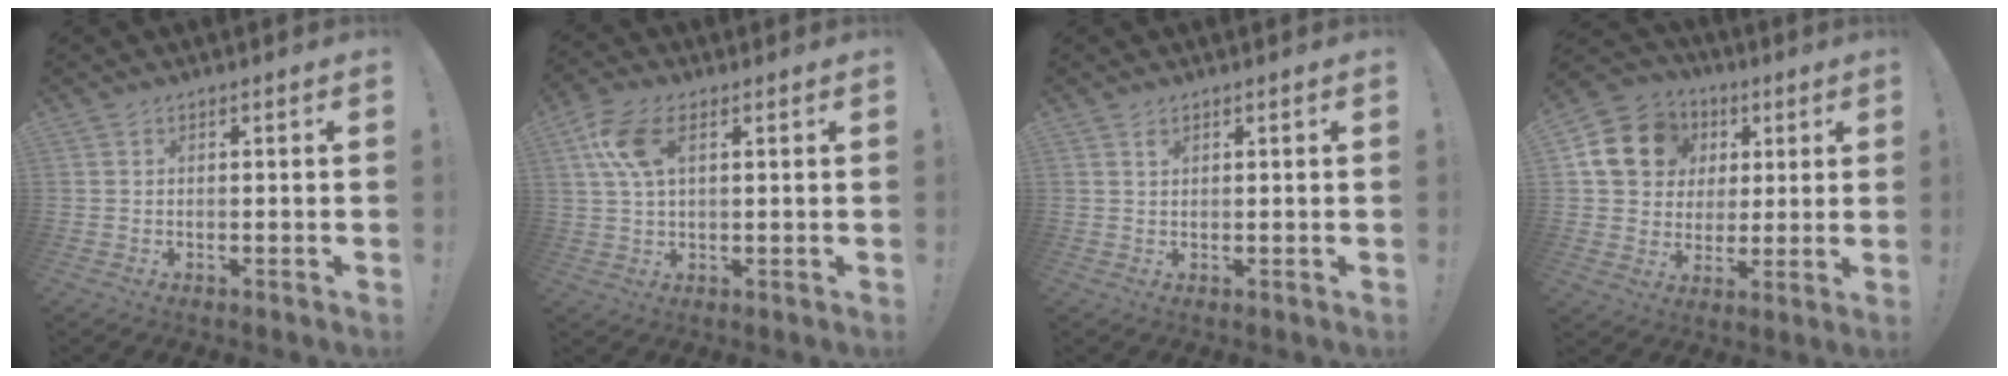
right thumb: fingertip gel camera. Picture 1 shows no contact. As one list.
[{"total": 9.4, "force": [3.1, 5.1, 7.3], "torque": [-0.151, 0.006, 0.062]}, {"total": 1.0, "force": [0.7, 0.5, 0.4], "torque": [0.002, -0.005, 0.011]}, {"total": 16.2, "force": [4.9, 13.8, 6.9], "torque": [-0.105, -0.002, 0.113]}]